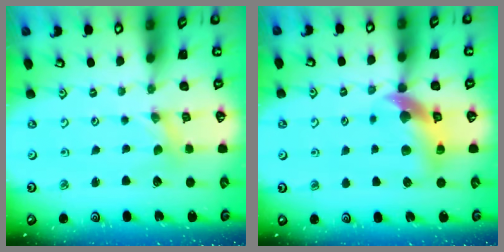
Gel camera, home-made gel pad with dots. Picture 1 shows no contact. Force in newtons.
{"total": 10.4, "press": 10.3, "slide": 1.5}